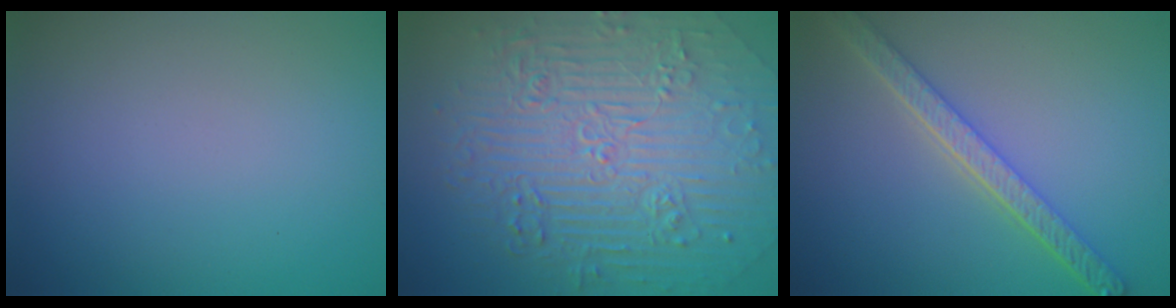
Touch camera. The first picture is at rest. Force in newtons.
{"total": 10.6, "press": 7.0, "slide": 7.9}
{"total": 4.4, "press": 3.5, "slide": 2.7}